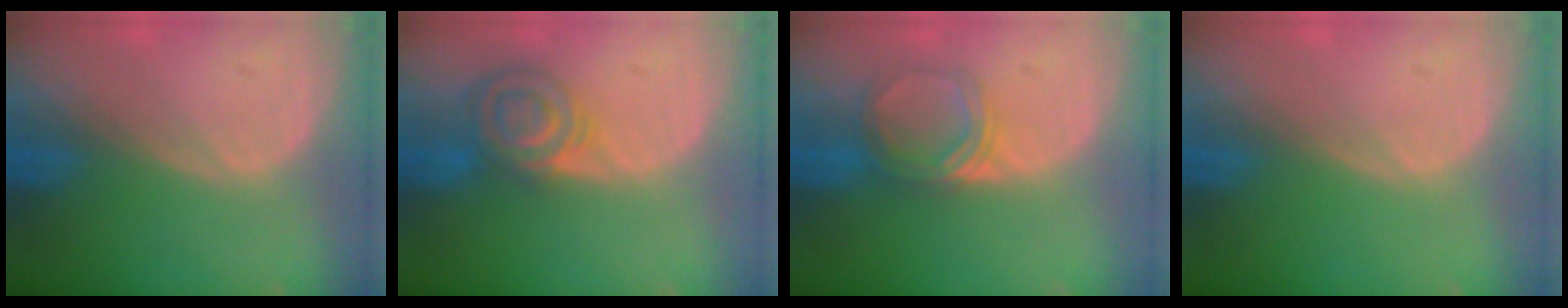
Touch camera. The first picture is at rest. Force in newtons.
{"total": 7.0, "press": 6.3, "slide": 3.1}
{"total": 5.0, "press": 4.6, "slide": 1.9}
{"total": 0.0}